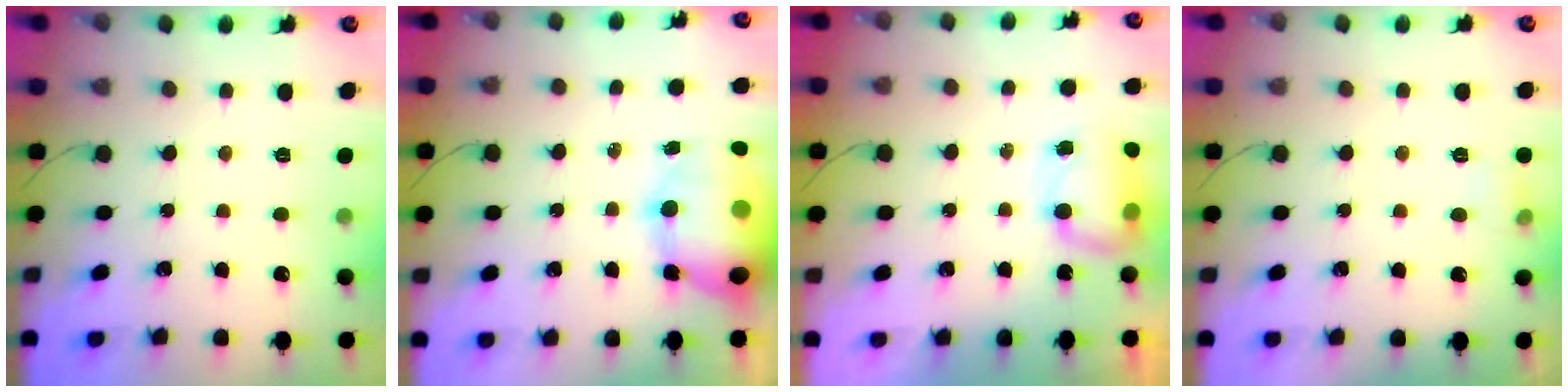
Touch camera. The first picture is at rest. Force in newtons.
{"total": 18.5, "press": 17.9, "slide": 4.9}
{"total": 7.8, "press": 7.7, "slide": 0.9}
{"total": 5.5, "press": 5.3, "slide": 1.4}